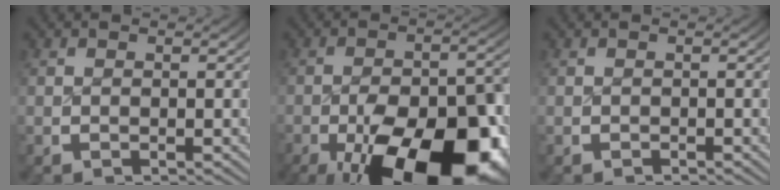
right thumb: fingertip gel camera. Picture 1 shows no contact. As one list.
[{"total": 19.0, "force": [-7.1, 10.2, 14.4], "torque": [-0.241, -0.075, -0.080]}, {"total": 0.5, "force": [-0.2, -0.3, -0.4], "torque": [0.010, -0.001, -0.001]}]